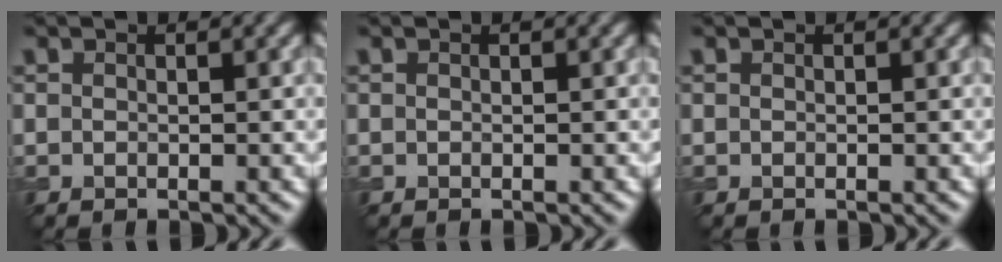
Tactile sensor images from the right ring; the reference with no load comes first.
{"total": 0.0}
{"total": 0.0}